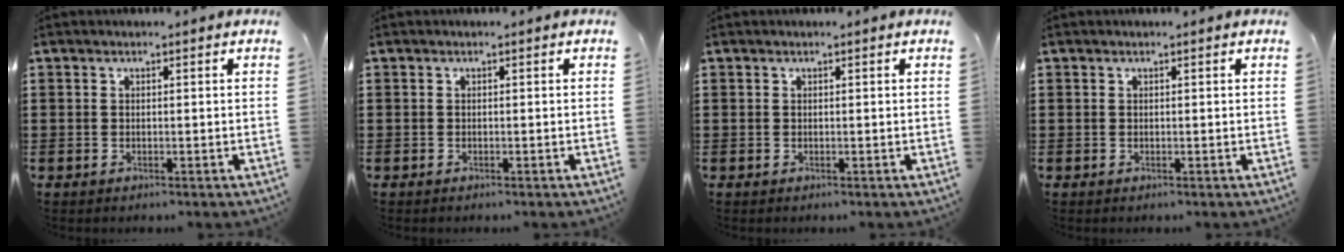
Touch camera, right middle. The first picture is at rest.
{"total": 0.0}
{"total": 0.0}
{"total": 0.0}